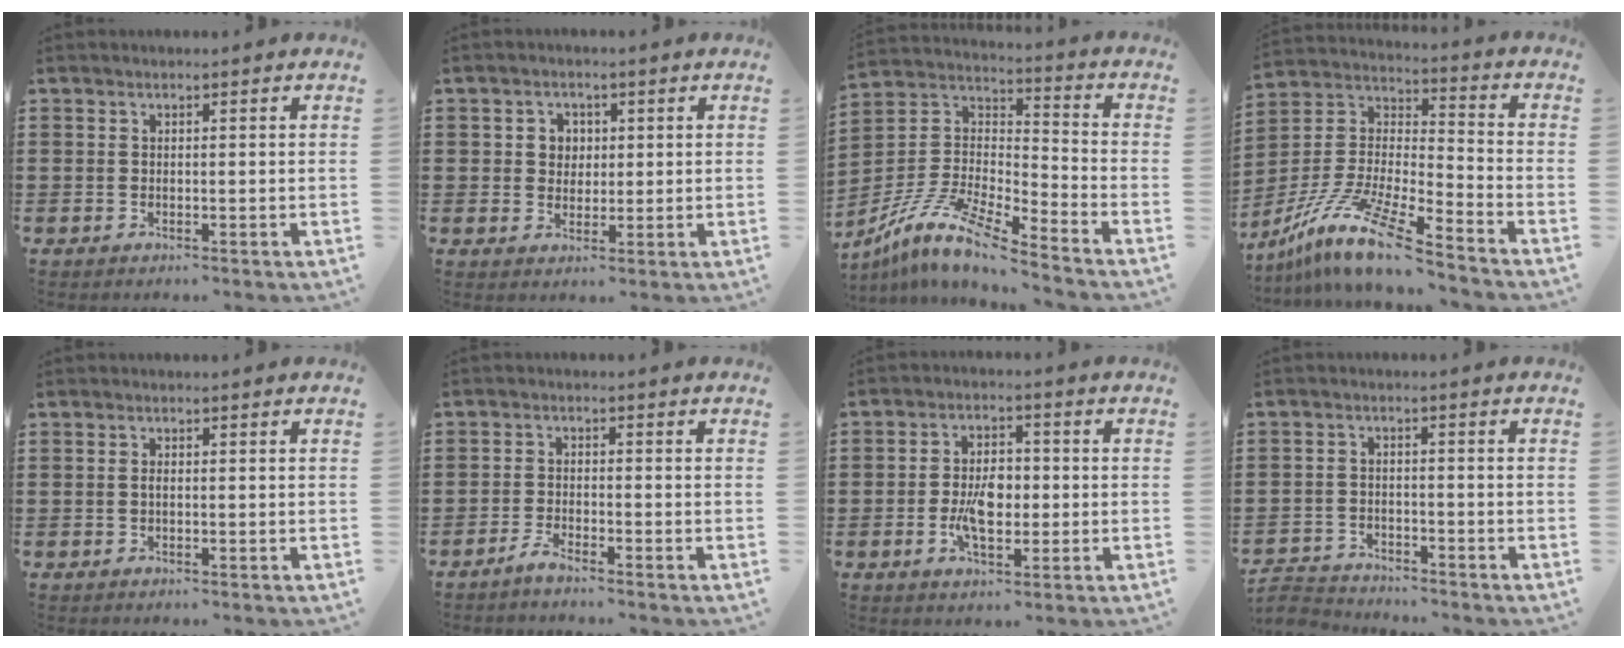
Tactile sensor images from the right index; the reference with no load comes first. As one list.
[{"total": 3.0, "force": [0.5, 2.8, 1.0], "torque": [-0.031, 0.011, 0.005]}, {"total": 10.9, "force": [-9.1, 1.4, 5.9], "torque": [-0.141, 0.005, -0.190]}, {"total": 12.9, "force": [-10.3, 1.0, 7.7], "torque": [-0.169, 0.007, -0.205]}, {"total": 0.7, "force": [-0.1, 0.3, 0.6], "torque": [-0.015, -0.002, -0.002]}, {"total": 2.3, "force": [-2.1, -0.1, 0.7], "torque": [-0.021, -0.002, -0.044]}, {"total": 6.4, "force": [-1.0, 3.5, 5.3], "torque": [-0.116, 0.003, -0.024]}, {"total": 3.7, "force": [-3.6, 0.4, 0.0], "torque": [-0.013, -0.004, -0.081]}]